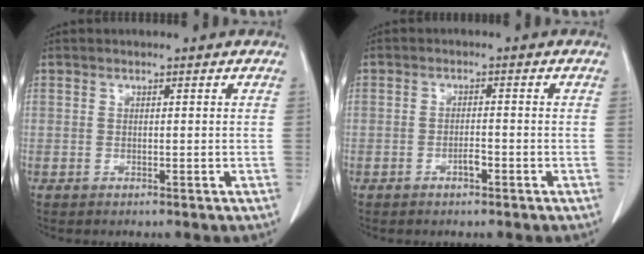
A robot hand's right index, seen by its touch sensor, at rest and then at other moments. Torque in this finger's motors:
{"motor_torque": [-0.11, 0.08, -0.03, 0.01]}